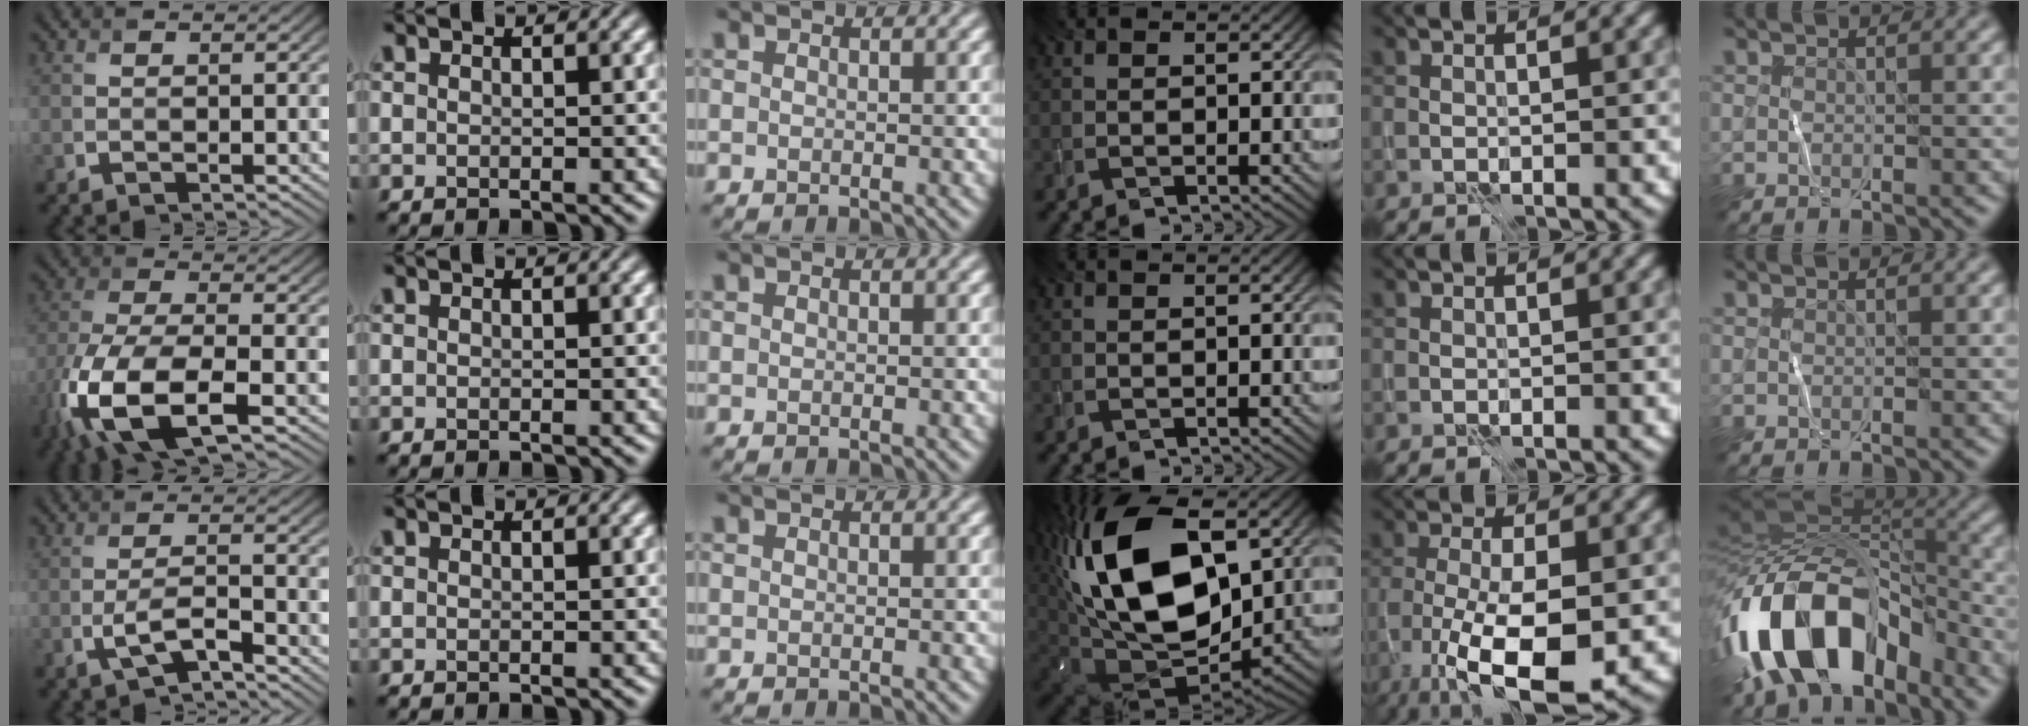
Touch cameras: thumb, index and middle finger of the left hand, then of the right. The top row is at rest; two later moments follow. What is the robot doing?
{"motion": "wipe", "object": "whiteboard"}